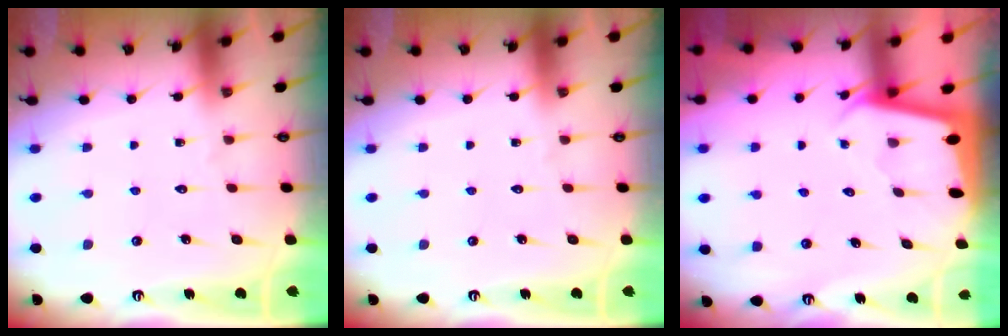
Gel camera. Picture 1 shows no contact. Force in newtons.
{"total": 0.0}
{"total": 1.8, "press": 1.8, "slide": 0.1}